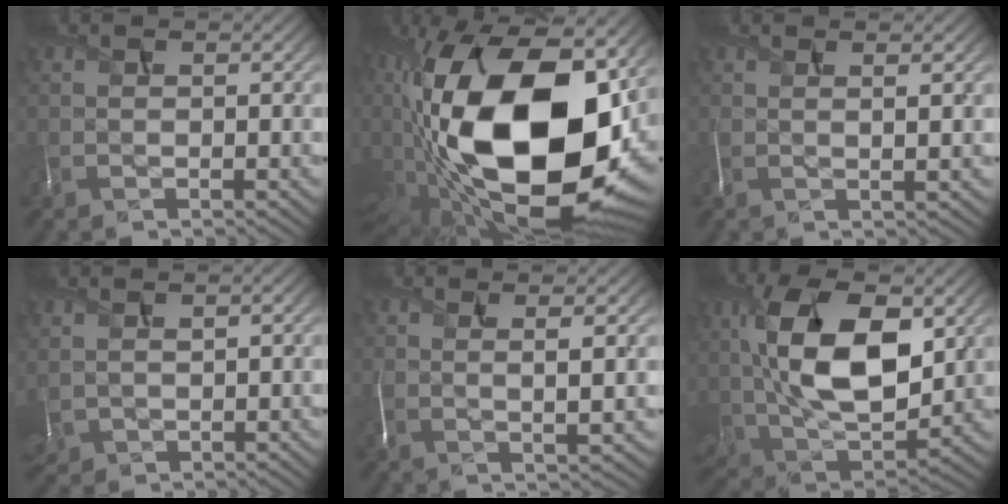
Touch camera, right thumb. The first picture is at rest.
{"total": 21.9, "force": [-0.5, 11.7, 18.6], "torque": [-0.381, -0.050, -0.004]}
{"total": 2.1, "force": [0.8, 0.2, 1.9], "torque": [-0.030, 0.008, 0.011]}
{"total": 2.0, "force": [1.4, 1.0, 0.9], "torque": [-0.041, 0.005, 0.036]}
{"total": 3.8, "force": [1.1, 0.4, 3.6], "torque": [-0.060, 0.004, 0.018]}
{"total": 14.6, "force": [3.5, 8.3, 11.4], "torque": [-0.243, 0.001, 0.070]}